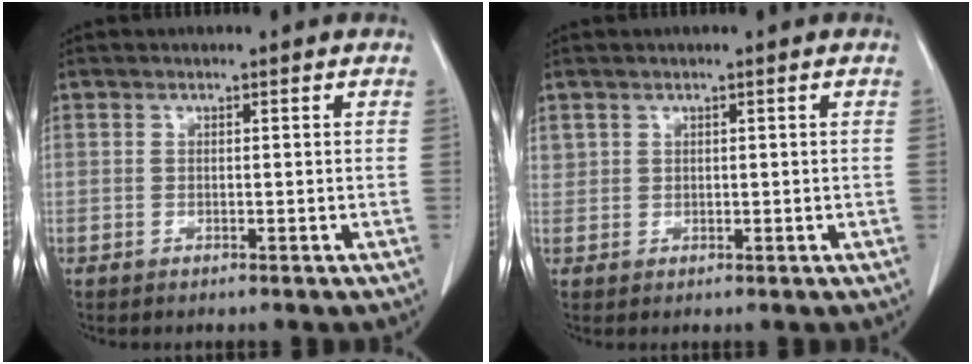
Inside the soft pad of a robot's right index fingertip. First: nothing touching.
{"total": 1.3, "force": [0.8, 1.0, 0.2], "torque": [0.002, 0.004, 0.015]}